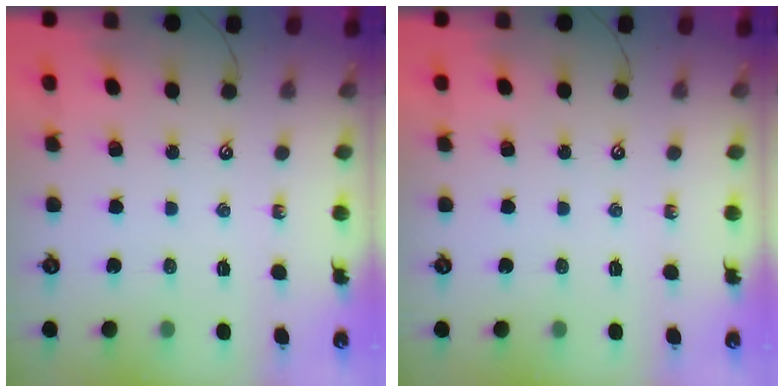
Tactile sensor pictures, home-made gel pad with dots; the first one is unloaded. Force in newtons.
{"total": 0.0}